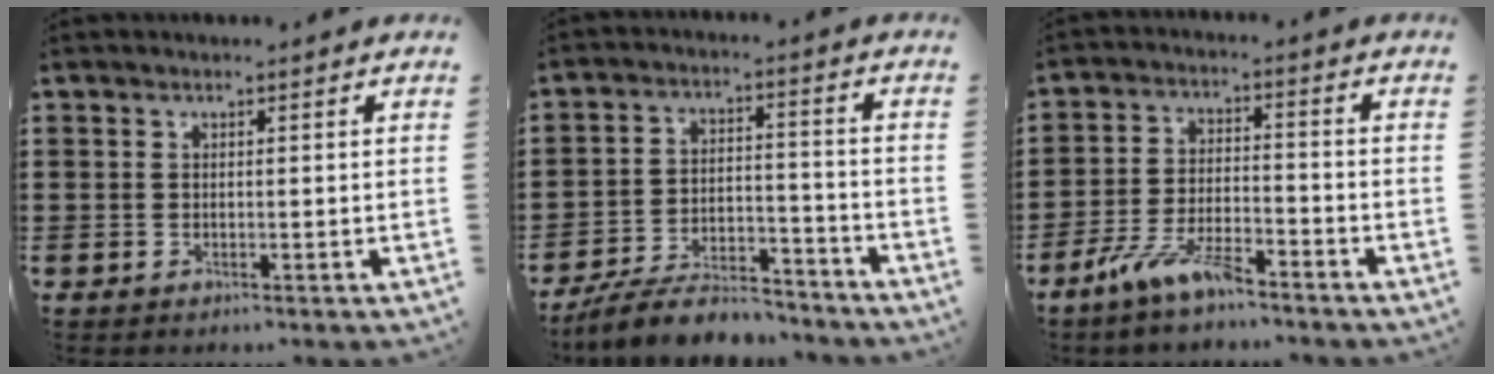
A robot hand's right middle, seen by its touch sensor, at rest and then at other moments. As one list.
[{"total": 8.4, "force": [-7.6, 1.9, 3.0], "torque": [-0.047, 0.023, -0.143]}, {"total": 7.2, "force": [-5.6, 1.3, 4.3], "torque": [-0.096, -0.009, -0.106]}]